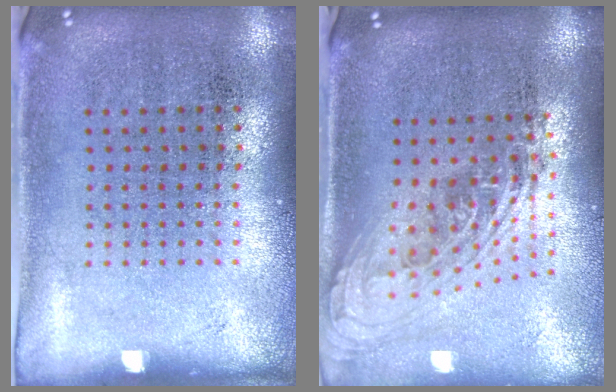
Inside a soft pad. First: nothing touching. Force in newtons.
{"total": 2.2, "press": 1.7, "slide": 1.5}